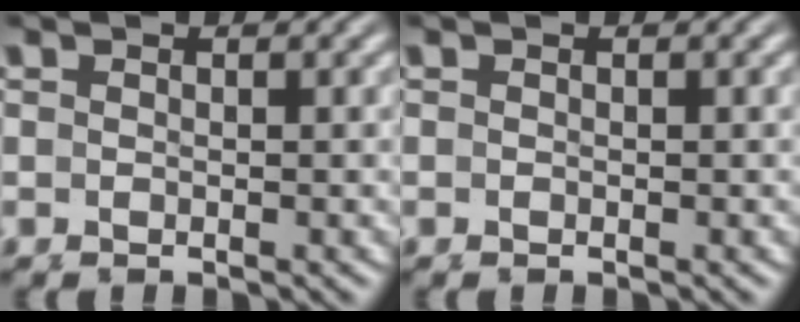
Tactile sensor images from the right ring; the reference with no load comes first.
{"total": 0.0}